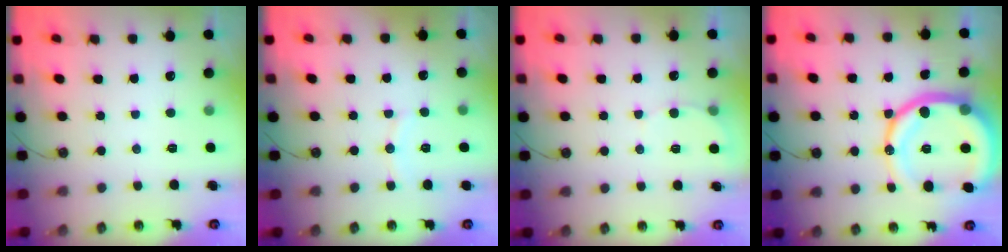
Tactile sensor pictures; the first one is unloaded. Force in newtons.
{"total": 6.1, "press": 6.1, "slide": 0.3}
{"total": 4.4, "press": 4.4, "slide": 0.4}
{"total": 21.2, "press": 21.0, "slide": 3.0}